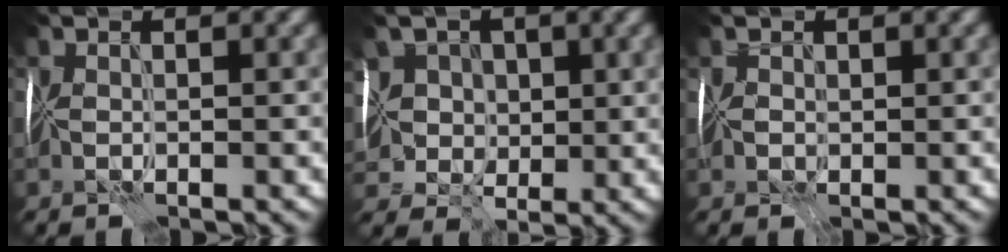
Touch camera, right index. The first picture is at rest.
{"total": 5.9, "force": [1.8, 4.8, 3.0], "torque": [-0.052, 0.016, 0.015]}
{"total": 1.5, "force": [0.6, 1.3, 0.5], "torque": [-0.003, 0.011, 0.006]}